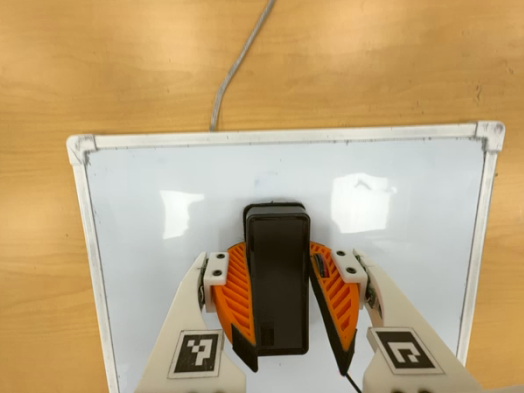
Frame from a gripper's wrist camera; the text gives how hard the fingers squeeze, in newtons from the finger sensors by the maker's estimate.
{"total": 14.1, "left": 15.4, "right": 12.7}